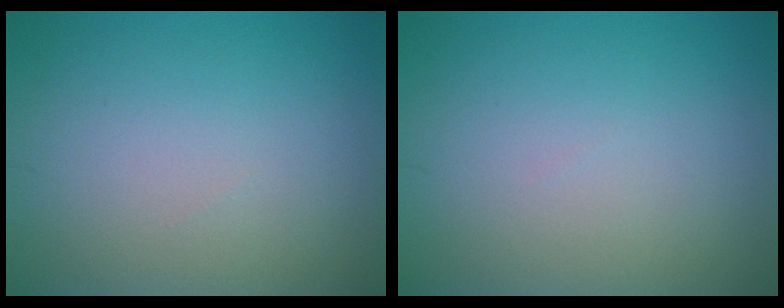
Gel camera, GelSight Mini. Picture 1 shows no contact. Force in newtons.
{"total": 0.0}